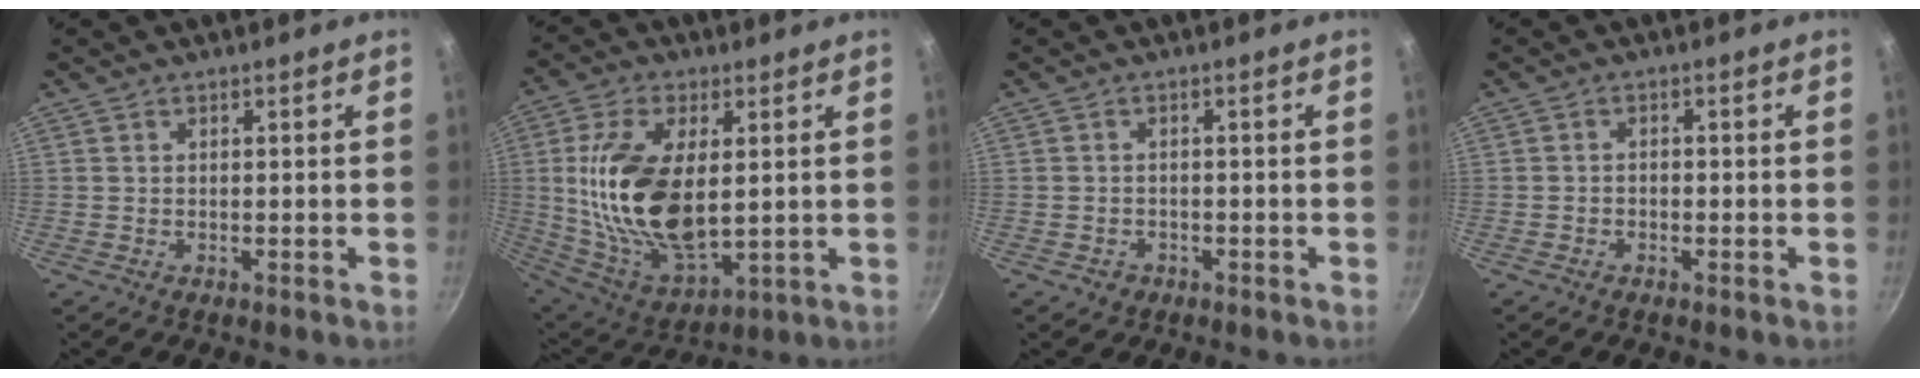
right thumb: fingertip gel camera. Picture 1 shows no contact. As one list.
[{"total": 20.3, "force": [2.5, 10.6, 17.1], "torque": [-0.323, -0.016, 0.059]}, {"total": 1.9, "force": [-0.9, 1.6, 0.6], "torque": [-0.009, 0.008, -0.005]}, {"total": 1.1, "force": [-0.6, 0.7, 0.6], "torque": [-0.013, 0.005, -0.012]}]